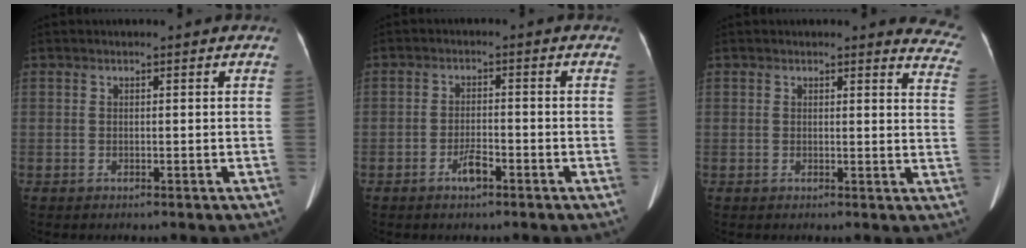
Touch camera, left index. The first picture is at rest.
{"total": 2.9, "force": [-1.9, 0.8, 2.1], "torque": [-0.039, 0.002, -0.034]}
{"total": 7.6, "force": [7.4, 1.3, 0.9], "torque": [0.027, -0.053, 0.037]}